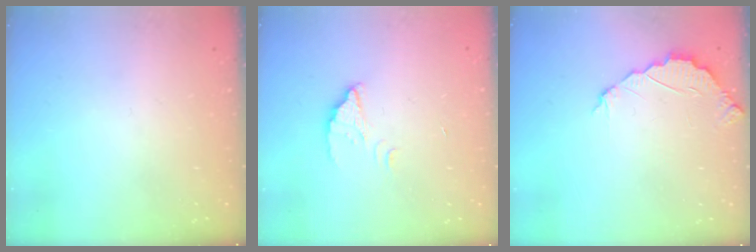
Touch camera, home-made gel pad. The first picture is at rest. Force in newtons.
{"total": 2.4, "press": 2.4, "slide": 0.1}
{"total": 2.4, "press": 2.4, "slide": 0.2}